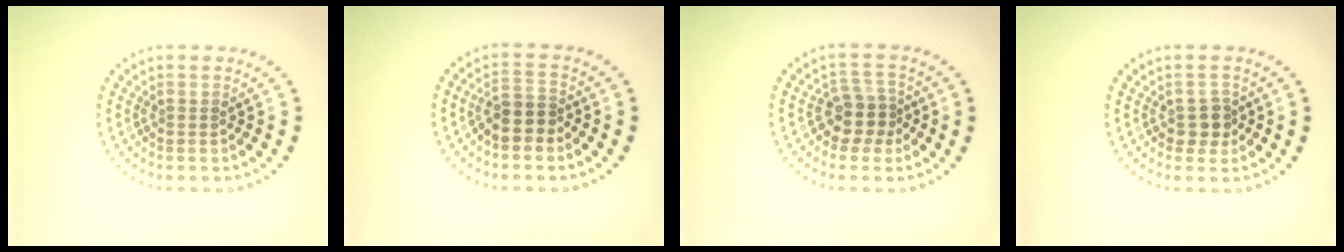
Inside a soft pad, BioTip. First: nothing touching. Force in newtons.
{"total": 2.7, "press": 2.3, "slide": 1.3}
{"total": 2.8, "press": 2.5, "slide": 1.4}
{"total": 1.7, "press": 1.6, "slide": 0.8}